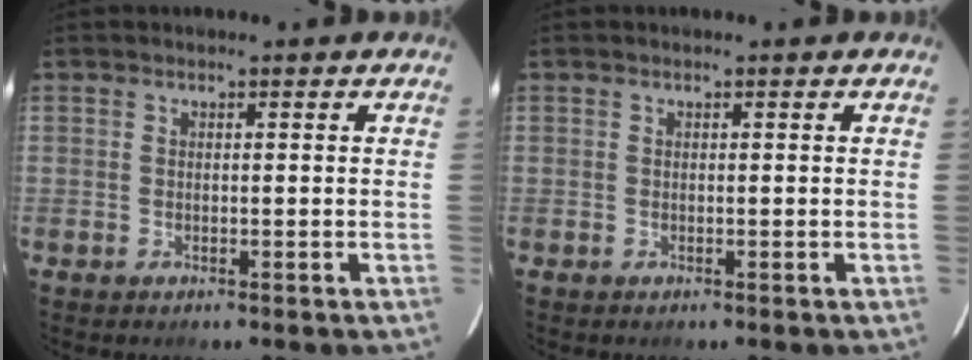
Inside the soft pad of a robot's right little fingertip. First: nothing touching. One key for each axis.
{"total": 0.0}